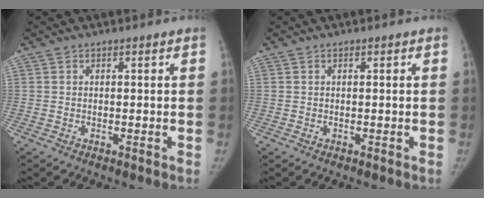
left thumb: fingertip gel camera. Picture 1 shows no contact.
{"total": 0.0}